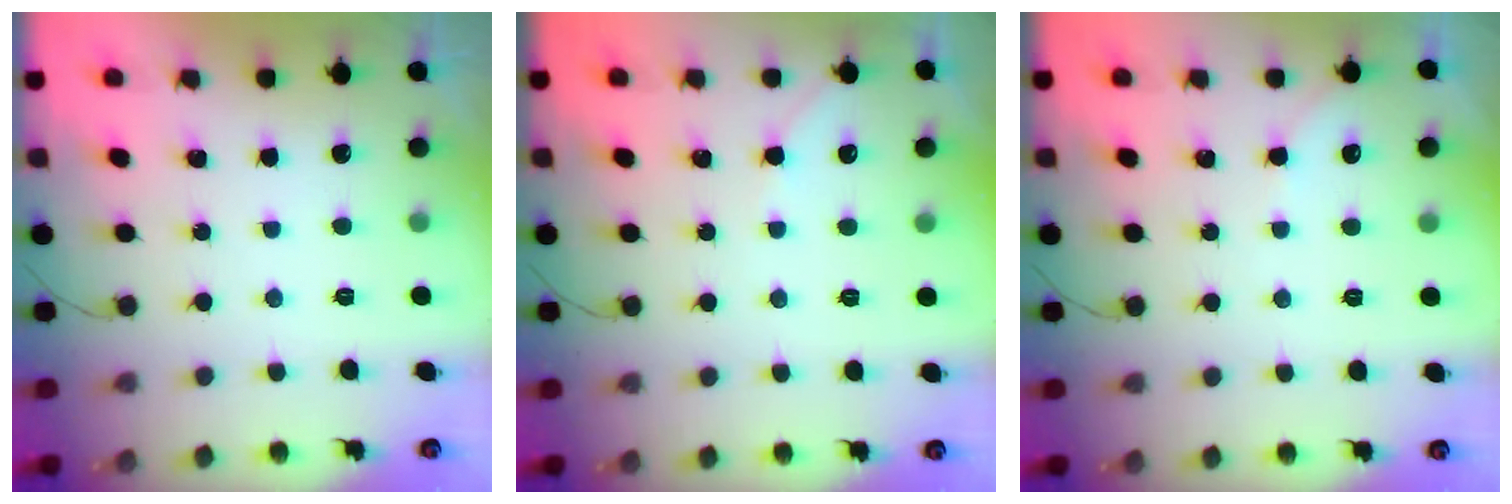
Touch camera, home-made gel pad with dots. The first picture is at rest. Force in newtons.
{"total": 3.0, "press": 2.9, "slide": 0.5}
{"total": 1.7, "press": 1.6, "slide": 0.3}